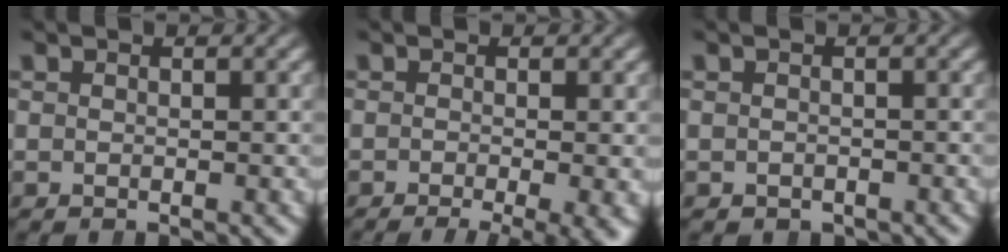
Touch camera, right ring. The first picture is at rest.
{"total": 5.3, "force": [-3.8, 1.0, 3.5], "torque": [-0.037, -0.014, -0.049]}
{"total": 1.6, "force": [-1.2, 1.0, -0.2], "torque": [0.007, -0.013, -0.012]}